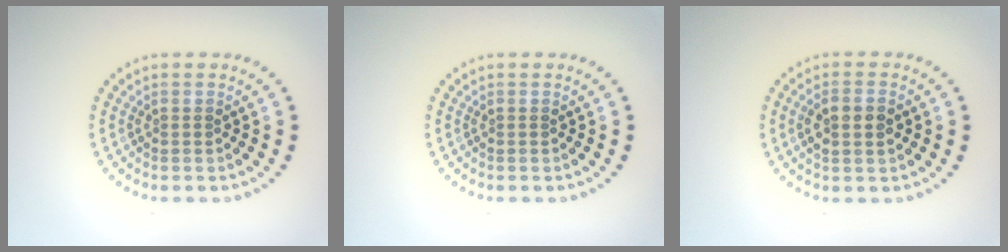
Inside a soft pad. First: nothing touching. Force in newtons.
{"total": 0.0}
{"total": 2.6, "press": 2.6, "slide": 0.1}